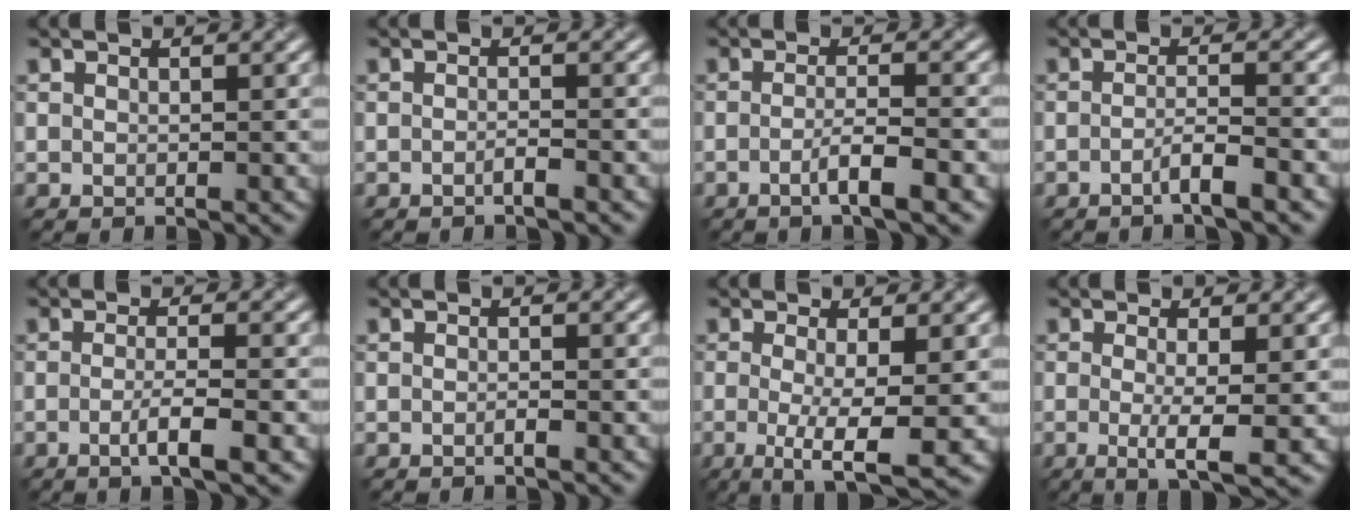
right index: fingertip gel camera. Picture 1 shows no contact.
{"total": 1.4, "force": [-1.1, 0.2, 0.9], "torque": [-0.009, 0.006, -0.016]}
{"total": 3.3, "force": [-1.8, 0.4, 2.8], "torque": [-0.044, 0.008, -0.027]}
{"total": 2.7, "force": [-1.8, 0.2, 2.0], "torque": [-0.029, 0.011, -0.032]}
{"total": 3.2, "force": [-1.5, 0.5, 2.8], "torque": [-0.043, 0.003, -0.018]}
{"total": 1.1, "force": [-0.9, 0.2, 0.6], "torque": [-0.005, 0.004, -0.012]}
{"total": 5.8, "force": [-1.6, 1.0, 5.5], "torque": [-0.084, -0.006, -0.017]}
{"total": 3.4, "force": [-1.0, 0.4, 3.2], "torque": [-0.058, -0.004, -0.006]}